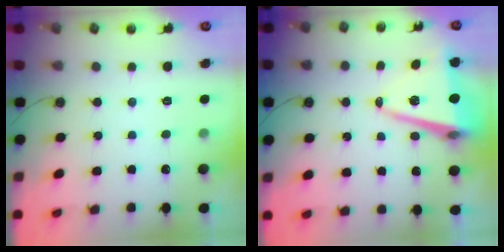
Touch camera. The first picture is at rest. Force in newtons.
{"total": 11.2, "press": 10.5, "slide": 4.1}